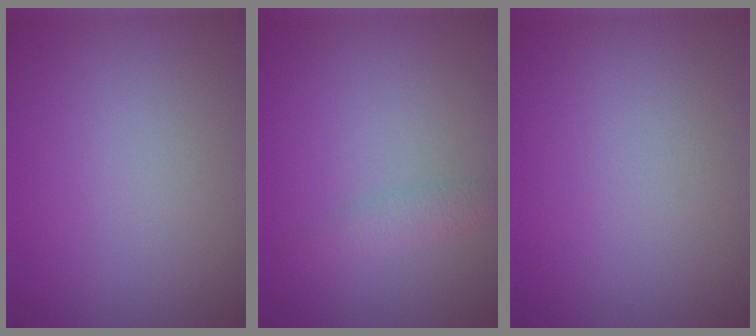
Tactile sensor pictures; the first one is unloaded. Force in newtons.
{"total": 1.6, "press": 1.6, "slide": 0.0}
{"total": 0.0}